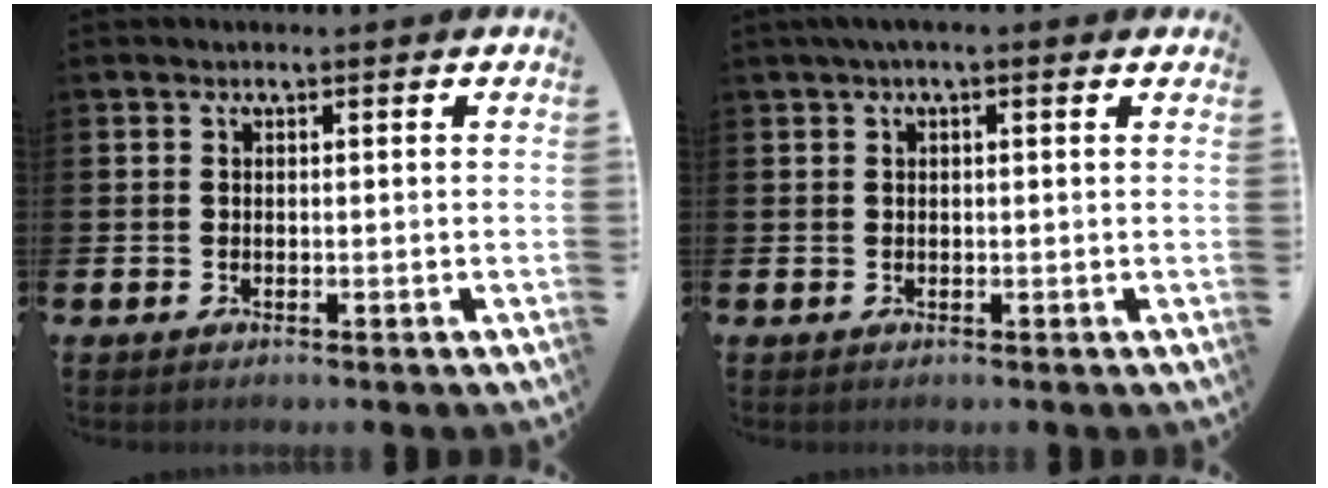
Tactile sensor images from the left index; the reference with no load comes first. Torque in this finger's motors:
{"motor_torque": [0.46, -0.69, 0.94, 0.21]}